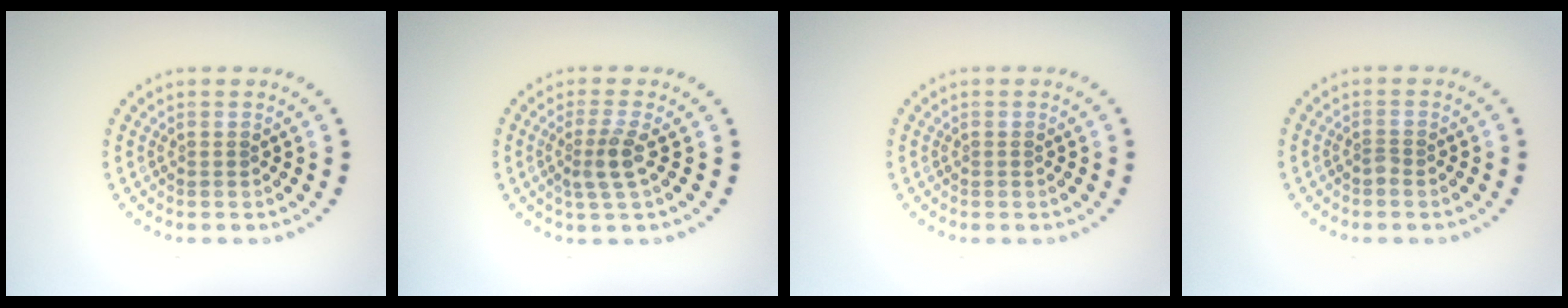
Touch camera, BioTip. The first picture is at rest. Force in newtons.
{"total": 2.5, "press": 1.9, "slide": 1.5}
{"total": 0.0}
{"total": 0.6, "press": 0.5, "slide": 0.4}